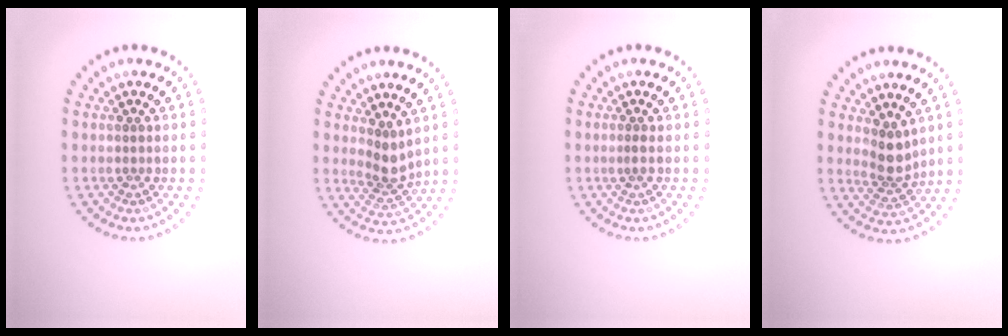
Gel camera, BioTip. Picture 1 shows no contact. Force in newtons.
{"total": 2.4, "press": 1.9, "slide": 1.5}
{"total": 0.6, "press": 0.3, "slide": 0.5}
{"total": 2.7, "press": 2.1, "slide": 1.7}